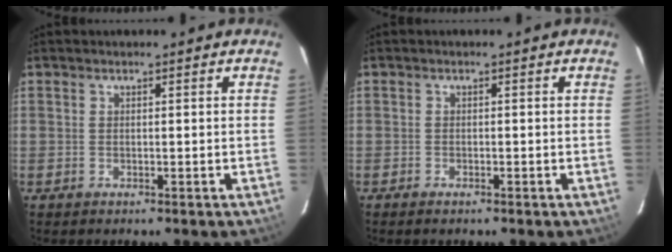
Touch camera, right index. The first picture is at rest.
{"total": 1.0, "force": [-0.9, 0.4, 0.4], "torque": [-0.010, -0.003, -0.019]}